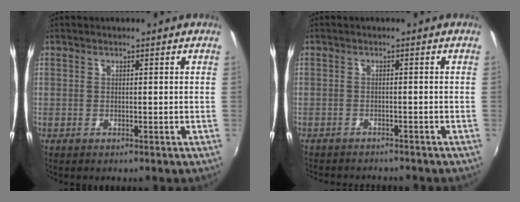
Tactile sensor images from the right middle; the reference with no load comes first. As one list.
[{"total": 5.8, "force": [-5.4, 1.2, 1.6], "torque": [-0.045, -0.016, -0.081]}]